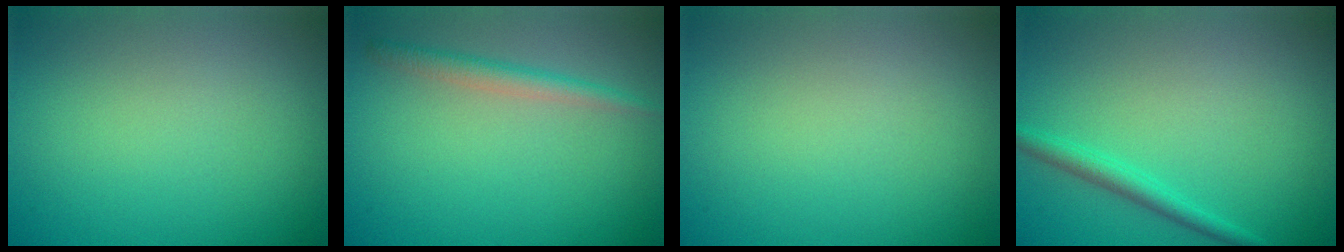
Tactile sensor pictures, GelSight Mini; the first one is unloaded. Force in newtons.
{"total": 2.0, "press": 2.0, "slide": 0.1}
{"total": 0.0}
{"total": 2.0, "press": 2.0, "slide": 0.1}